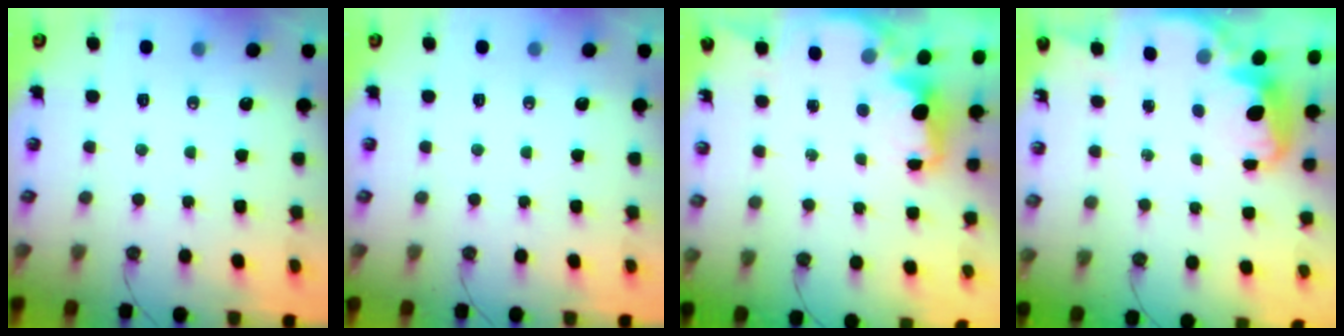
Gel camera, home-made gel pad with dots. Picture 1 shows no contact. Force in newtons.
{"total": 0.0}
{"total": 2.5, "press": 2.3, "slide": 0.8}
{"total": 2.6, "press": 2.5, "slide": 0.6}